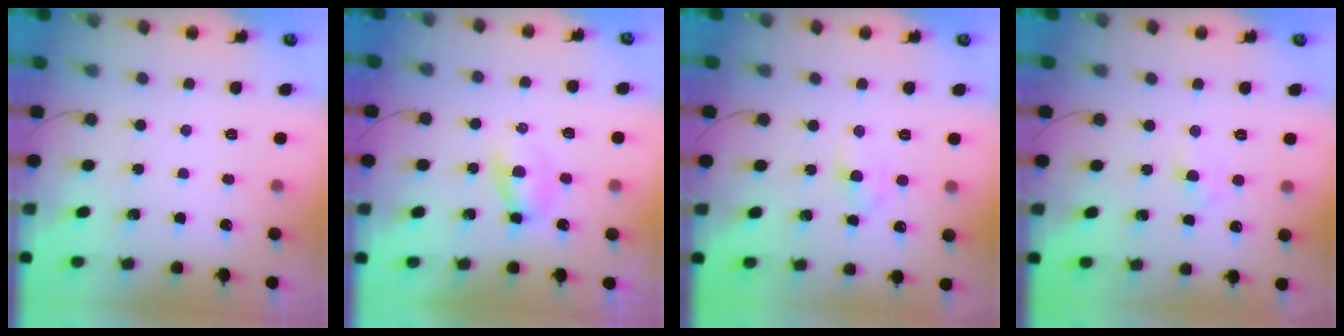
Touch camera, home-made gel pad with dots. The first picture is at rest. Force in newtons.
{"total": 3.8, "press": 3.7, "slide": 1.0}
{"total": 3.6, "press": 3.3, "slide": 1.3}
{"total": 2.5, "press": 2.3, "slide": 0.9}